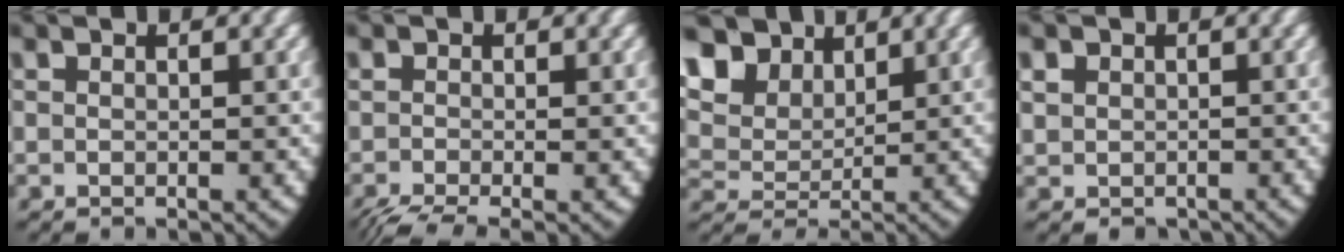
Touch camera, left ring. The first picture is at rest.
{"total": 4.2, "force": [-2.8, 1.8, 2.5], "torque": [-0.047, -0.025, -0.032]}
{"total": 8.9, "force": [3.7, 6.7, 4.5], "torque": [-0.097, 0.007, 0.055]}
{"total": 2.4, "force": [-0.3, 2.3, 0.7], "torque": [-0.029, -0.014, 0.008]}